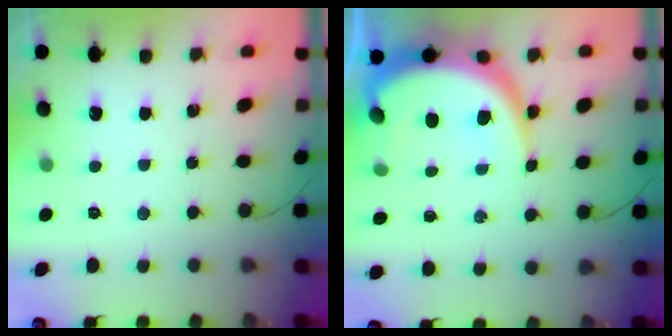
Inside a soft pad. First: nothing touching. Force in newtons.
{"total": 9.7, "press": 9.7, "slide": 0.7}